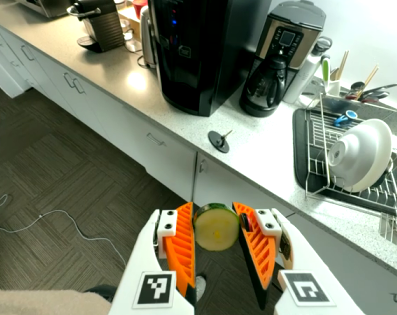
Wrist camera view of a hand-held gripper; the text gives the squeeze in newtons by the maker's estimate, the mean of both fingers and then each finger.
{"total": 11.2, "left": 11.6, "right": 10.8}